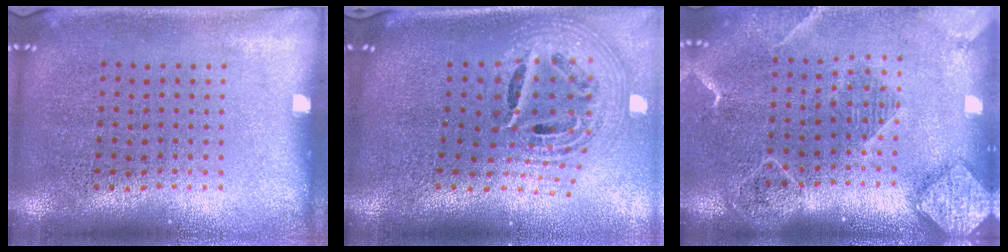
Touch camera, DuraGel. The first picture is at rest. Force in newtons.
{"total": 2.7, "press": 1.9, "slide": 1.9}
{"total": 2.0, "press": 1.8, "slide": 0.8}